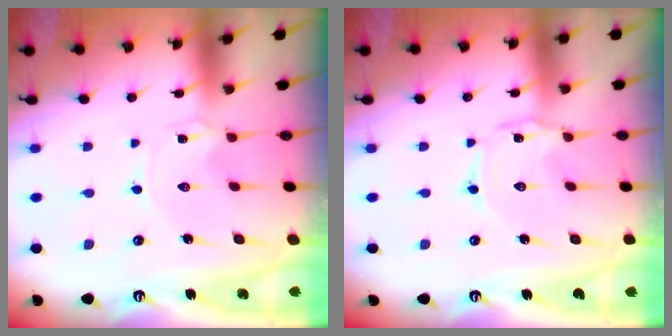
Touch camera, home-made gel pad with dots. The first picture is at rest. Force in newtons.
{"total": 1.5, "press": 1.5, "slide": 0.1}